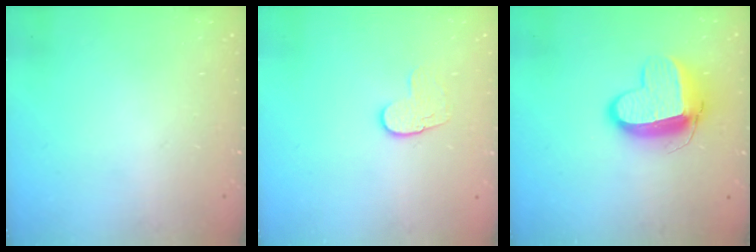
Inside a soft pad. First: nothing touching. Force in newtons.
{"total": 7.9, "press": 7.8, "slide": 0.6}
{"total": 11.7, "press": 11.6, "slide": 1.3}